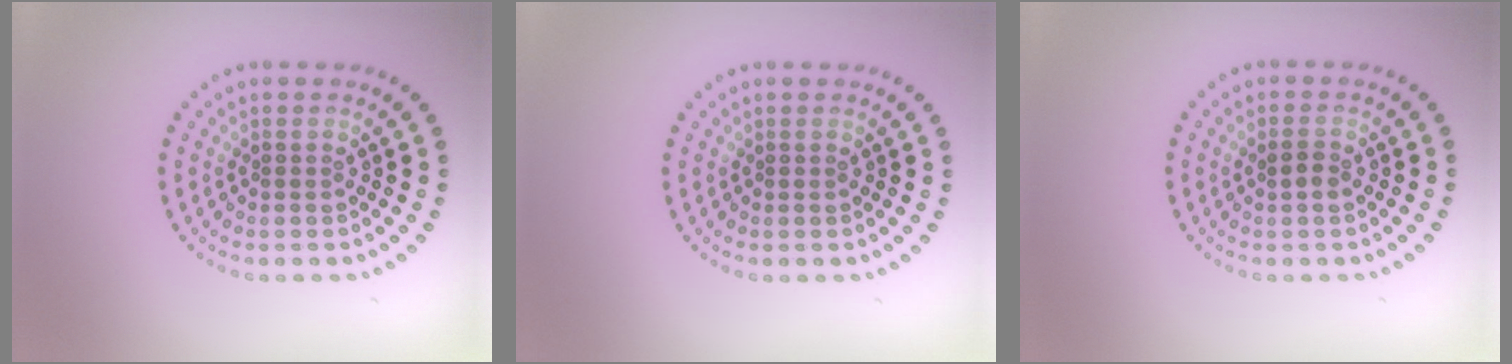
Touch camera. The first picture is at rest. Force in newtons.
{"total": 0.0}
{"total": 1.3, "press": 1.2, "slide": 0.3}